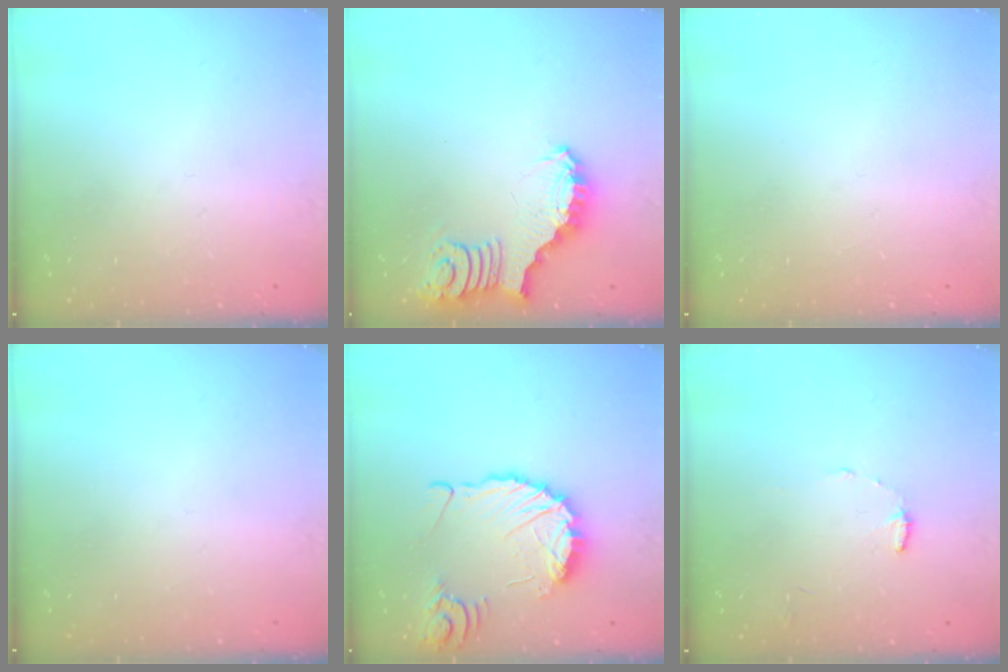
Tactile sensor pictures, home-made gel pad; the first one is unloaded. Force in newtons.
{"total": 3.3, "press": 3.2, "slide": 0.8}
{"total": 0.0}
{"total": 0.0}
{"total": 10.3, "press": 10.2, "slide": 1.4}
{"total": 5.9, "press": 5.9, "slide": 0.3}